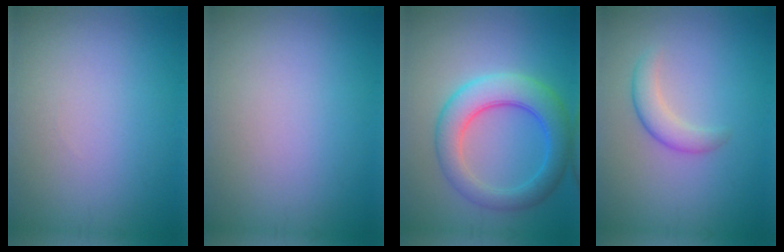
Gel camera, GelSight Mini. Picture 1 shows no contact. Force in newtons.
{"total": 0.0}
{"total": 6.1, "press": 6.1, "slide": 0.1}
{"total": 2.3, "press": 2.3, "slide": 0.1}